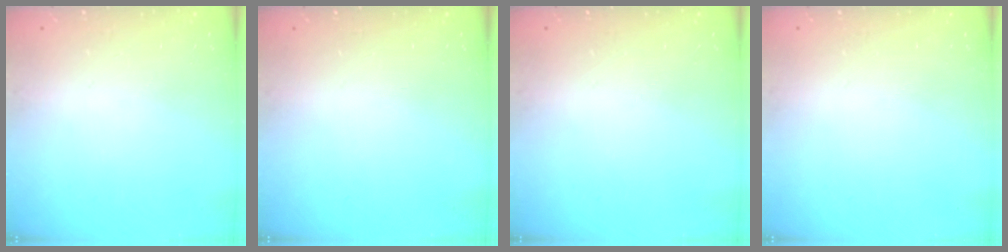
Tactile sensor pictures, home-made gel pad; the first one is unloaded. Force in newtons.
{"total": 0.0}
{"total": 0.0}
{"total": 0.0}